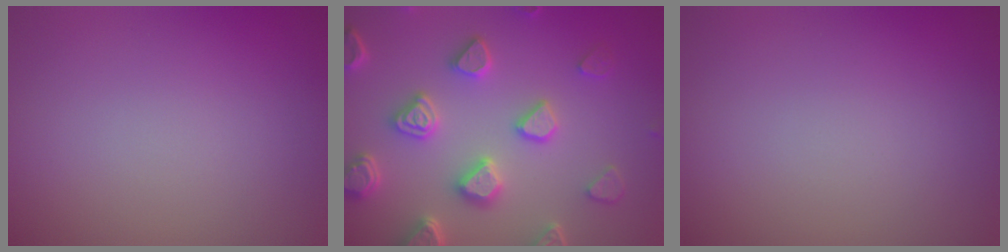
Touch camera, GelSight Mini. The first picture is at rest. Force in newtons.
{"total": 5.5, "press": 5.0, "slide": 2.4}
{"total": 0.0}